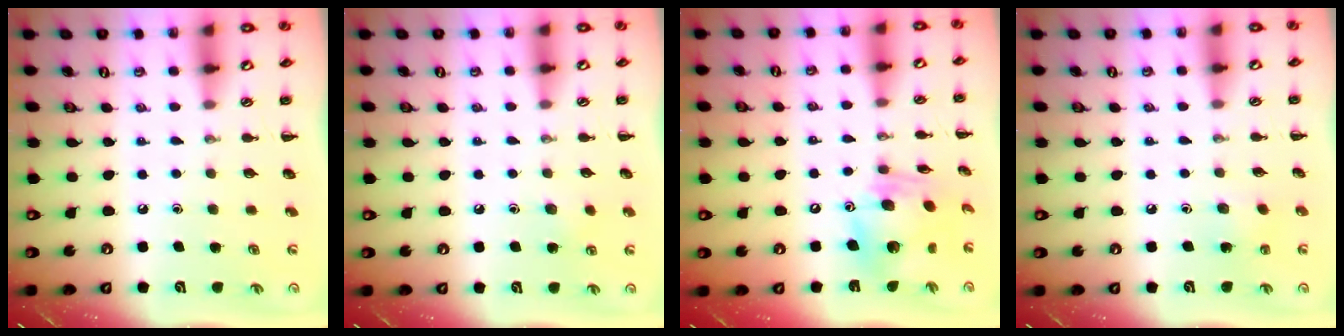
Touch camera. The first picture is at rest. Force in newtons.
{"total": 4.9, "press": 4.6, "slide": 1.5}
{"total": 13.3, "press": 13.2, "slide": 2.1}
{"total": 4.0, "press": 3.8, "slide": 1.2}